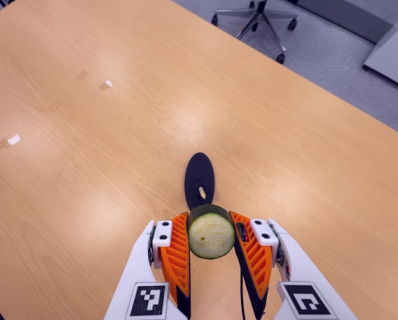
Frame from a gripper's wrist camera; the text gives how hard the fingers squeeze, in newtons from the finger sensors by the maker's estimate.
{"total": 11.5, "left": 11.0, "right": 12.0}